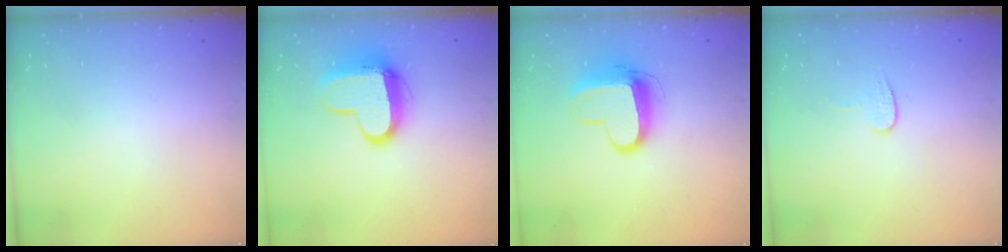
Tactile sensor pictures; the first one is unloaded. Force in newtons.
{"total": 12.1, "press": 12.0, "slide": 0.9}
{"total": 11.1, "press": 11.0, "slide": 1.3}
{"total": 5.8, "press": 5.8, "slide": 0.3}